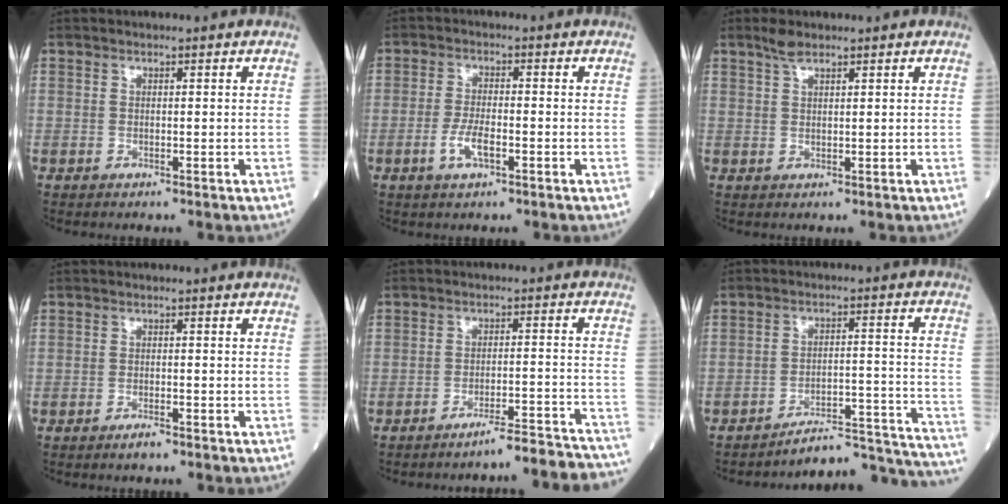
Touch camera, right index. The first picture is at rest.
{"total": 4.1, "force": [-1.6, 1.2, 3.6], "torque": [-0.073, 0.001, -0.030]}
{"total": 2.2, "force": [1.7, 0.5, 1.2], "torque": [-0.028, 0.007, 0.035]}
{"total": 1.3, "force": [-1.0, 0.2, 0.8], "torque": [-0.018, -0.002, -0.017]}
{"total": 11.9, "force": [-11.4, -0.3, 3.1], "torque": [-0.010, 0.017, -0.149]}
{"total": 16.5, "force": [-16.4, -0.5, 1.9], "torque": [0.013, 0.040, -0.216]}